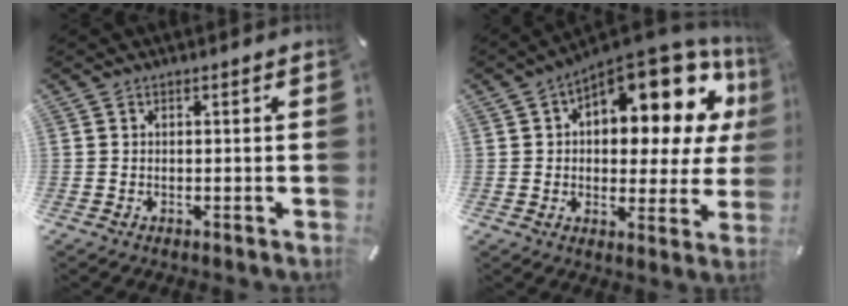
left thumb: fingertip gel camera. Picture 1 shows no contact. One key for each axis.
{"total": 16.6, "fx": 9.2, "fy": 8.0, "fz": 11.1, "tx": -0.149, "ty": -0.079, "tz": 0.153}